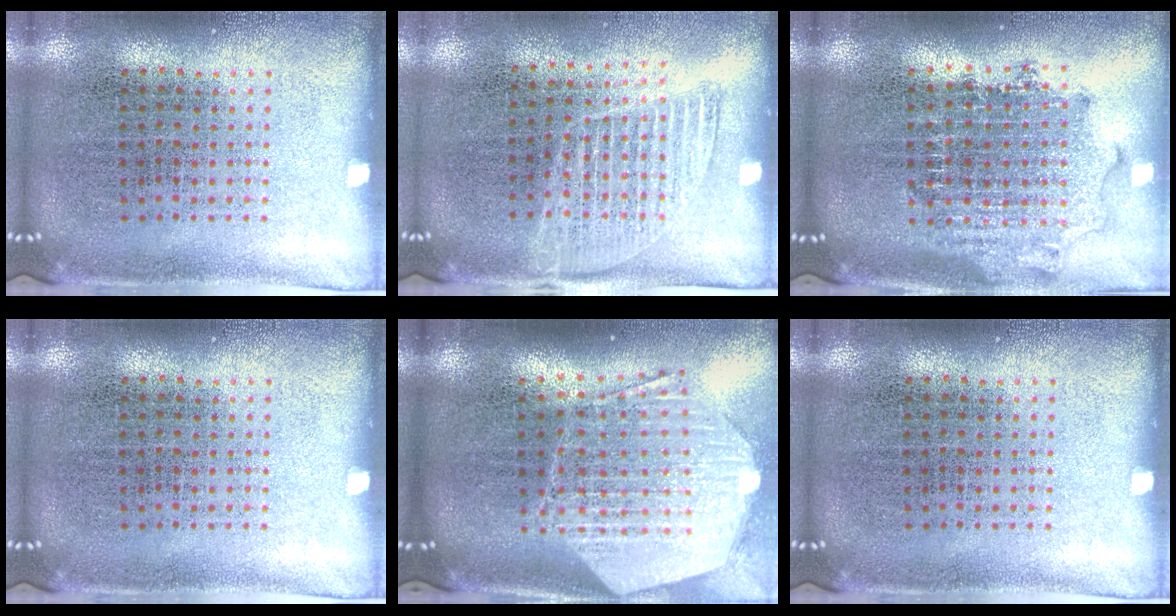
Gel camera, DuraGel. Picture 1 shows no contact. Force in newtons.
{"total": 1.3, "press": 1.1, "slide": 0.6}
{"total": 1.8, "press": 1.4, "slide": 1.1}
{"total": 0.0}
{"total": 2.9, "press": 2.3, "slide": 1.8}
{"total": 0.0}